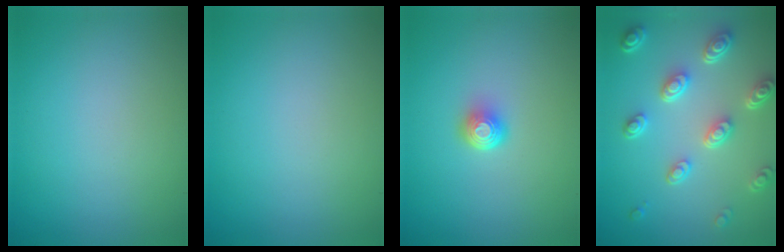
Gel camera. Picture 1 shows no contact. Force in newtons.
{"total": 0.0}
{"total": 2.0, "press": 1.3, "slide": 1.5}
{"total": 5.1, "press": 3.8, "slide": 3.5}